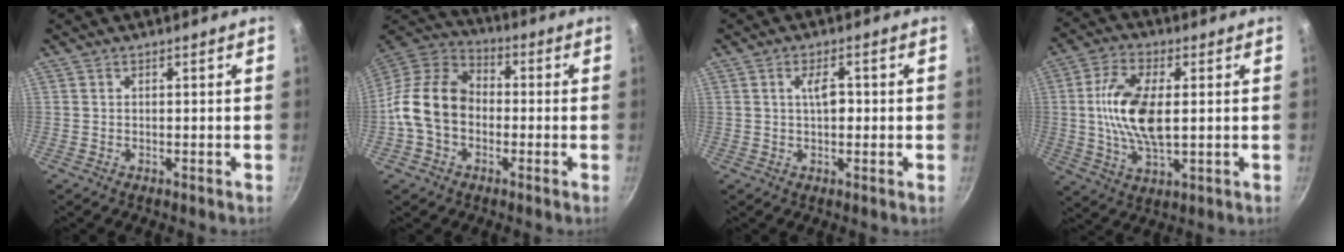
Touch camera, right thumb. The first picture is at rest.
{"total": 13.9, "force": [-2.2, 10.2, 9.1], "torque": [-0.141, 0.040, -0.064]}
{"total": 3.9, "force": [0.3, 1.8, 3.5], "torque": [-0.047, 0.008, 0.004]}
{"total": 12.9, "force": [1.1, 6.2, 11.3], "torque": [-0.215, 0.006, 0.017]}